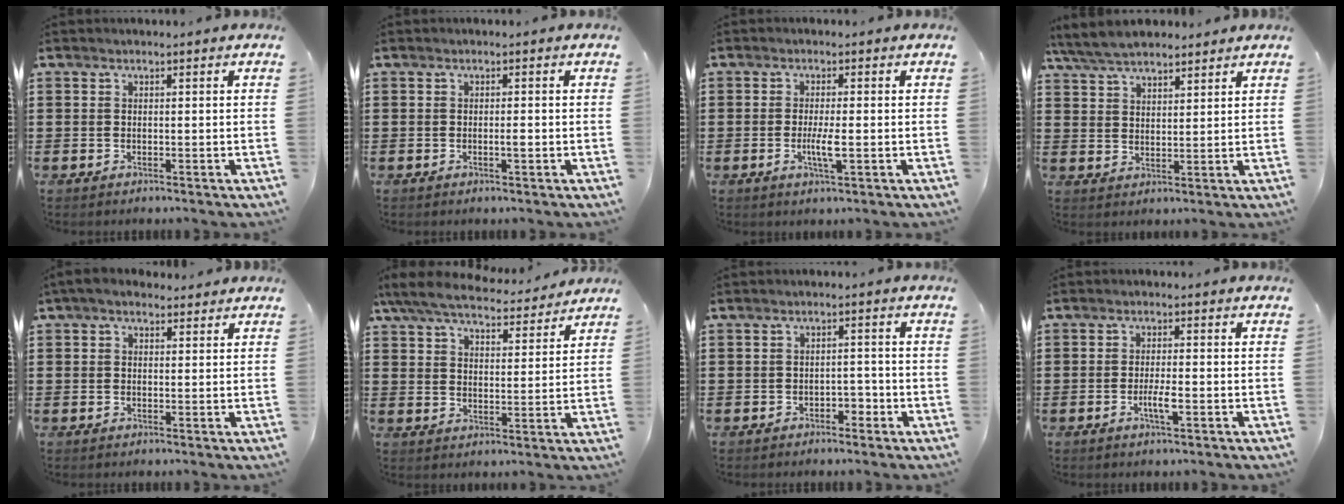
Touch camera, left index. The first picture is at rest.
{"total": 1.2, "force": [-0.2, 0.2, 1.2], "torque": [-0.022, -0.001, -0.003]}
{"total": 3.7, "force": [-0.6, 0.5, 3.6], "torque": [-0.069, -0.005, -0.013]}
{"total": 6.0, "force": [5.4, 1.8, 2.1], "torque": [-0.059, -0.007, 0.101]}
{"total": 2.8, "force": [1.9, 1.5, 1.5], "torque": [-0.034, 0.007, 0.035]}
{"total": 6.9, "force": [6.3, 1.2, 2.6], "torque": [-0.076, -0.032, 0.112]}
{"total": 2.2, "force": [-1.5, 1.0, 1.3], "torque": [-0.027, 0.003, -0.032]}
{"total": 3.2, "force": [-0.9, 0.5, 3.0], "torque": [-0.059, -0.002, -0.019]}